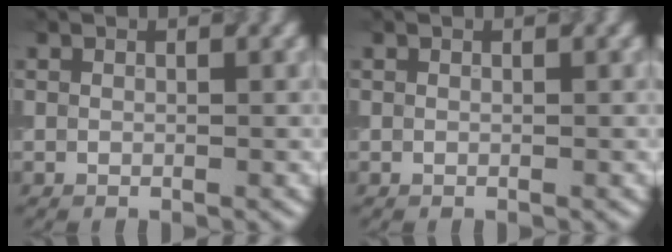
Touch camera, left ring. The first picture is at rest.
{"total": 0.0}